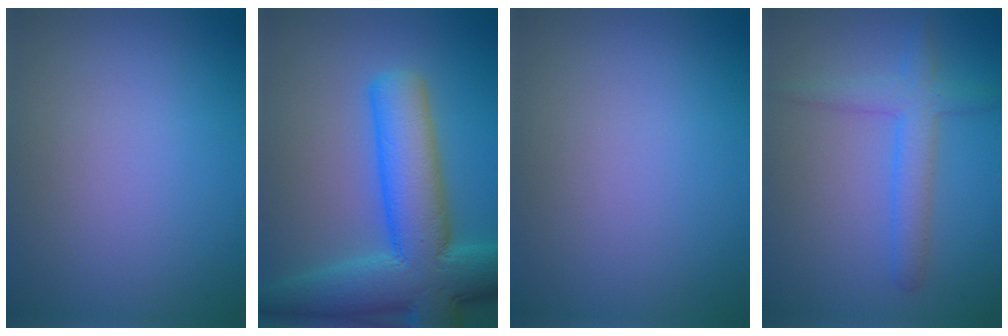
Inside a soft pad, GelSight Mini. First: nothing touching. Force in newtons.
{"total": 11.3, "press": 11.2, "slide": 0.4}
{"total": 0.0}
{"total": 3.3, "press": 3.3, "slide": 0.2}